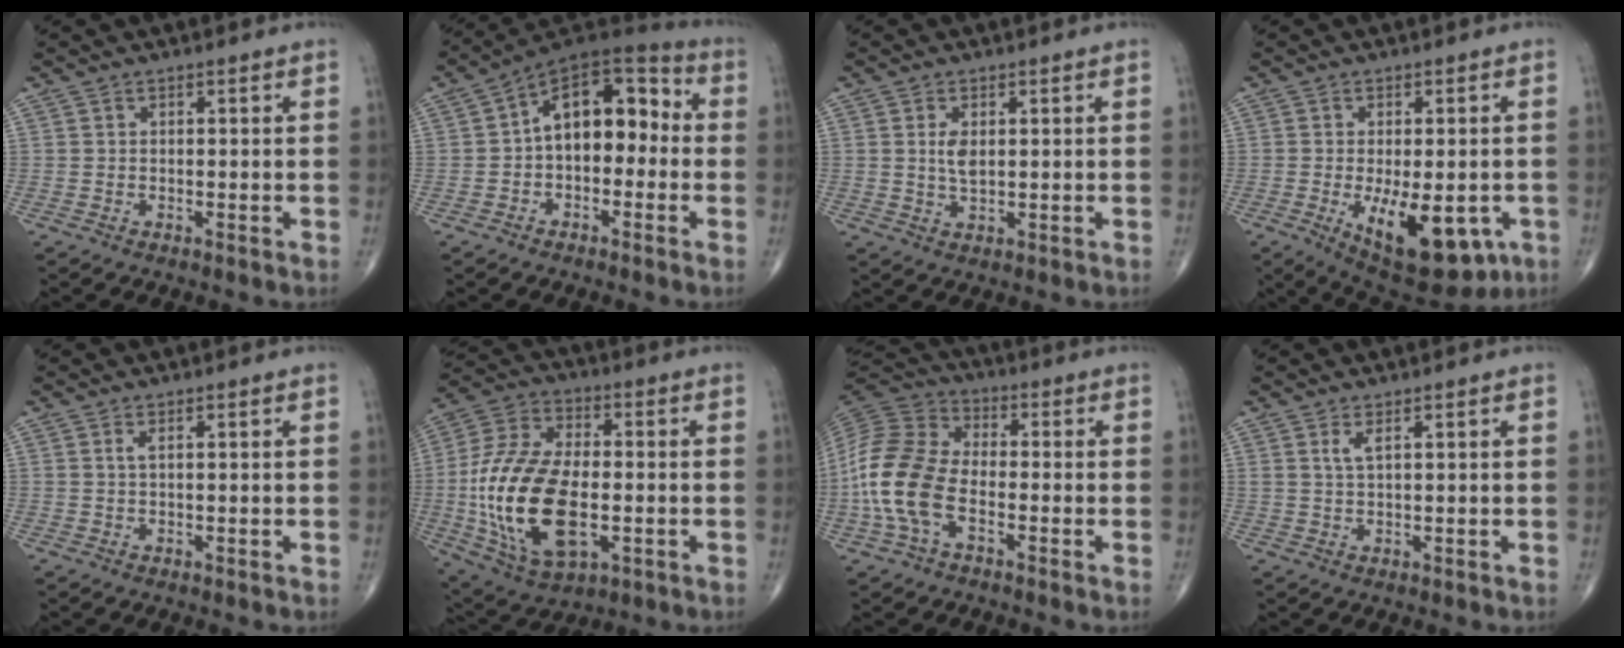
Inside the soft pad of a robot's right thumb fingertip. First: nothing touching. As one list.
[{"total": 14.3, "force": [-0.1, 8.7, 11.3], "torque": [-0.130, 0.048, -0.018]}, {"total": 3.3, "force": [0.7, 1.6, 2.8], "torque": [-0.053, -0.007, 0.015]}, {"total": 15.6, "force": [-5.0, 7.5, 12.8], "torque": [-0.171, -0.011, -0.051]}, {"total": 0.7, "force": [0.3, 0.1, 0.7], "torque": [-0.022, 0.004, 0.007]}, {"total": 23.0, "force": [-3.3, 12.3, 19.2], "torque": [-0.388, 0.004, -0.047]}, {"total": 14.5, "force": [-3.6, 8.3, 11.3], "torque": [-0.244, 0.030, -0.079]}, {"total": 1.8, "force": [0.9, 0.3, 1.5], "torque": [-0.036, -0.004, 0.023]}]